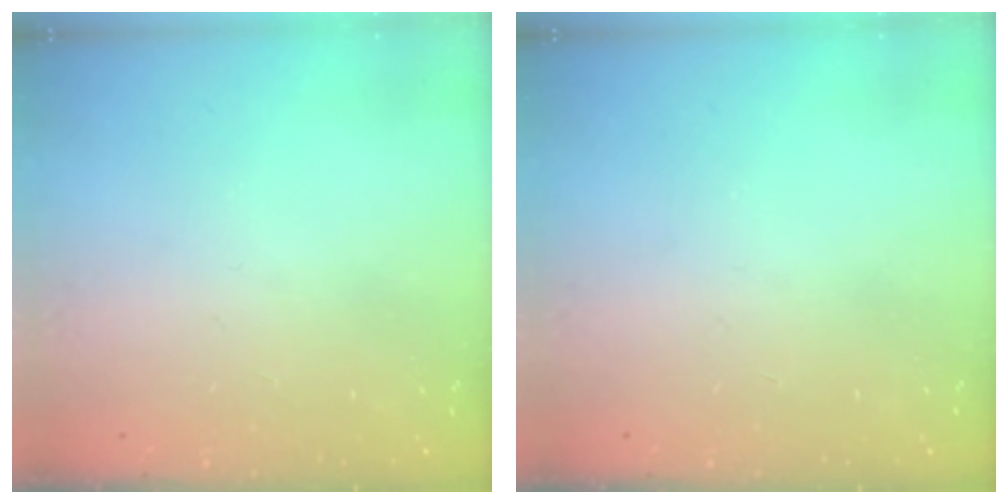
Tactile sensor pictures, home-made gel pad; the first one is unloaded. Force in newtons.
{"total": 0.0}